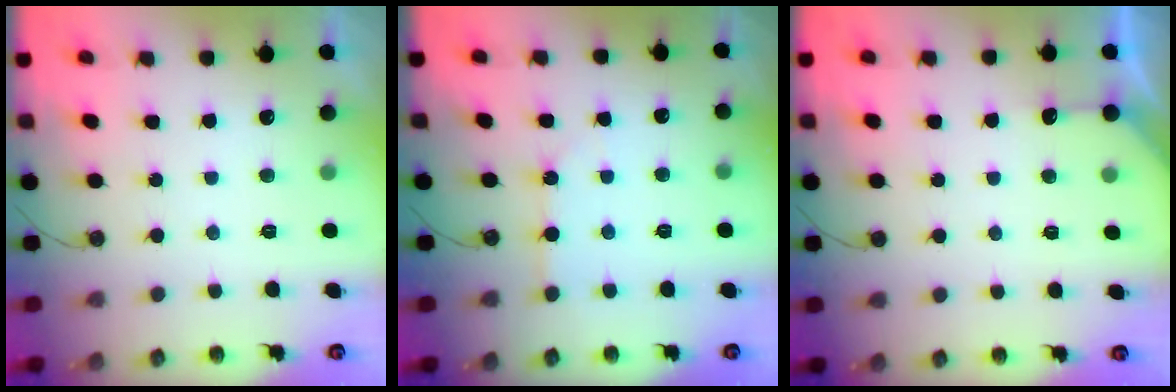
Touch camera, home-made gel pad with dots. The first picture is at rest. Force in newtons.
{"total": 3.5, "press": 3.5, "slide": 0.5}
{"total": 4.0, "press": 4.0, "slide": 0.4}